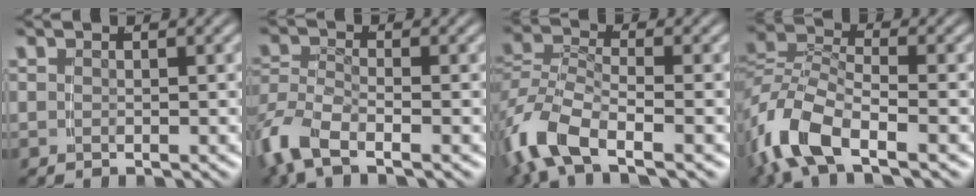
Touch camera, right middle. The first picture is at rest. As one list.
[{"total": 3.9, "force": [-2.6, 1.6, 2.5], "torque": [-0.077, -0.020, -0.039]}, {"total": 5.1, "force": [-2.9, 2.2, 3.6], "torque": [-0.096, -0.019, -0.043]}, {"total": 6.0, "force": [-2.7, 3.0, 4.4], "torque": [-0.112, -0.026, -0.038]}]